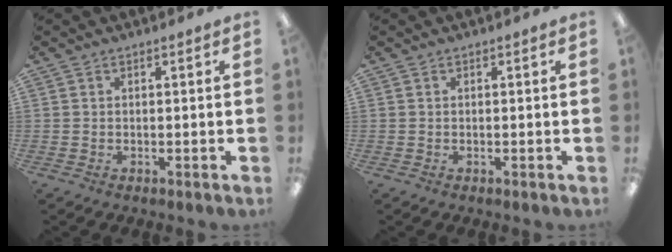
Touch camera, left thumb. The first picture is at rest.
{"total": 0.0}